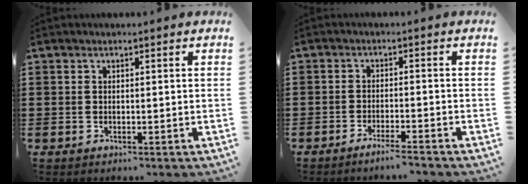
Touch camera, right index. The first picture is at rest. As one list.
[{"total": 2.5, "force": [-2.3, -0.3, 0.9], "torque": [-0.015, 0.000, -0.045]}]